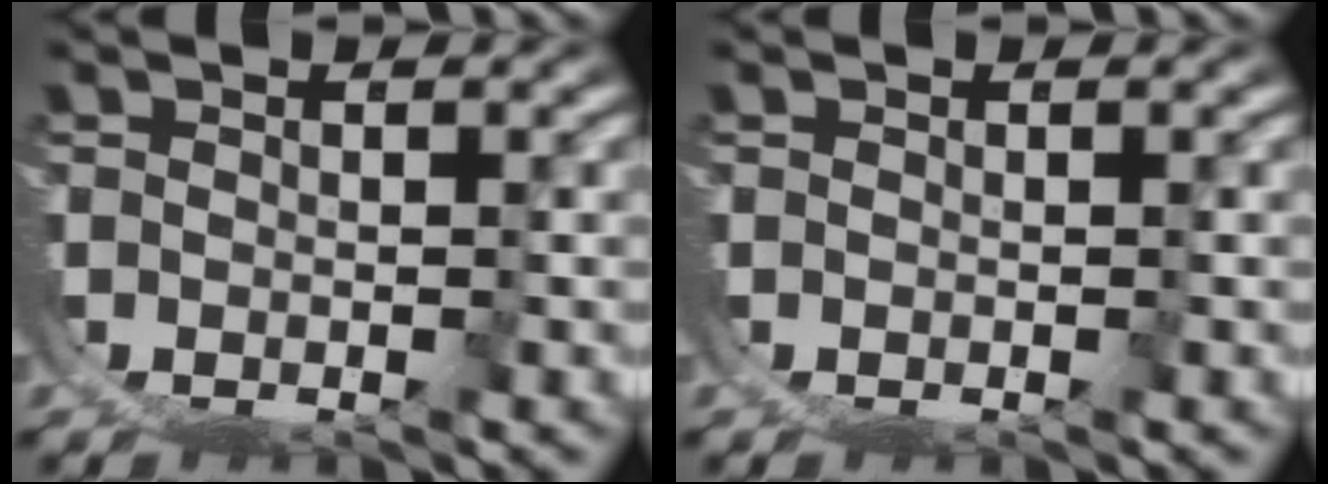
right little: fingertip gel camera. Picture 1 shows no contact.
{"total": 0.0}